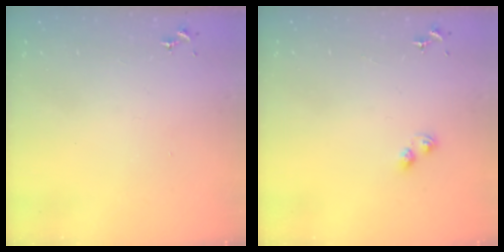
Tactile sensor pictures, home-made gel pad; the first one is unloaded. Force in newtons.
{"total": 2.9, "press": 2.8, "slide": 0.5}